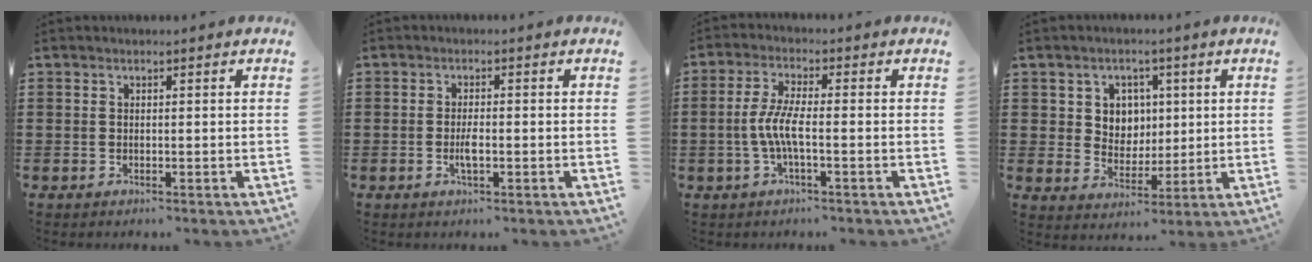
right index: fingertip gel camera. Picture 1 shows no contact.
{"total": 2.5, "force": [-0.7, 0.6, 2.4], "torque": [-0.048, -0.003, -0.014]}
{"total": 5.1, "force": [-1.3, 0.9, 4.9], "torque": [-0.122, -0.011, -0.037]}
{"total": 5.0, "force": [1.8, 4.6, 1.2], "torque": [-0.040, 0.010, 0.029]}